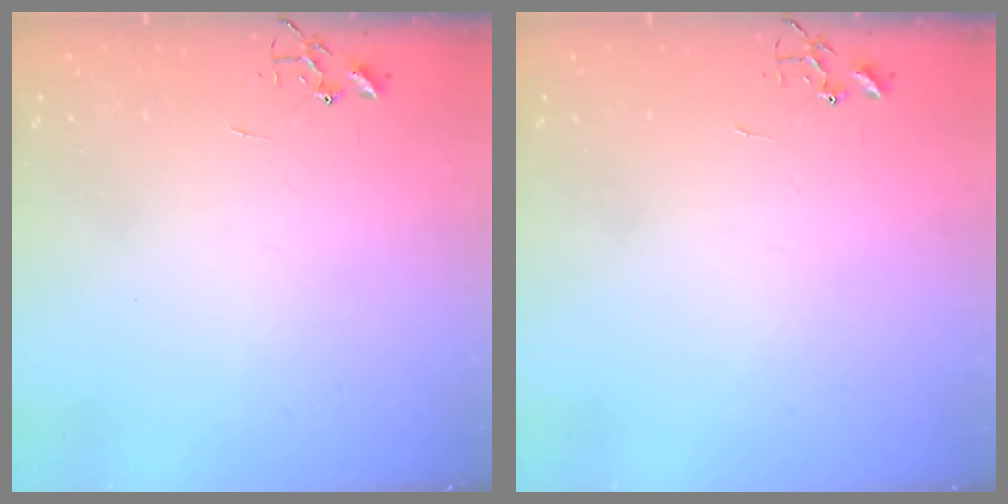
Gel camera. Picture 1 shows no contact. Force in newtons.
{"total": 0.0}